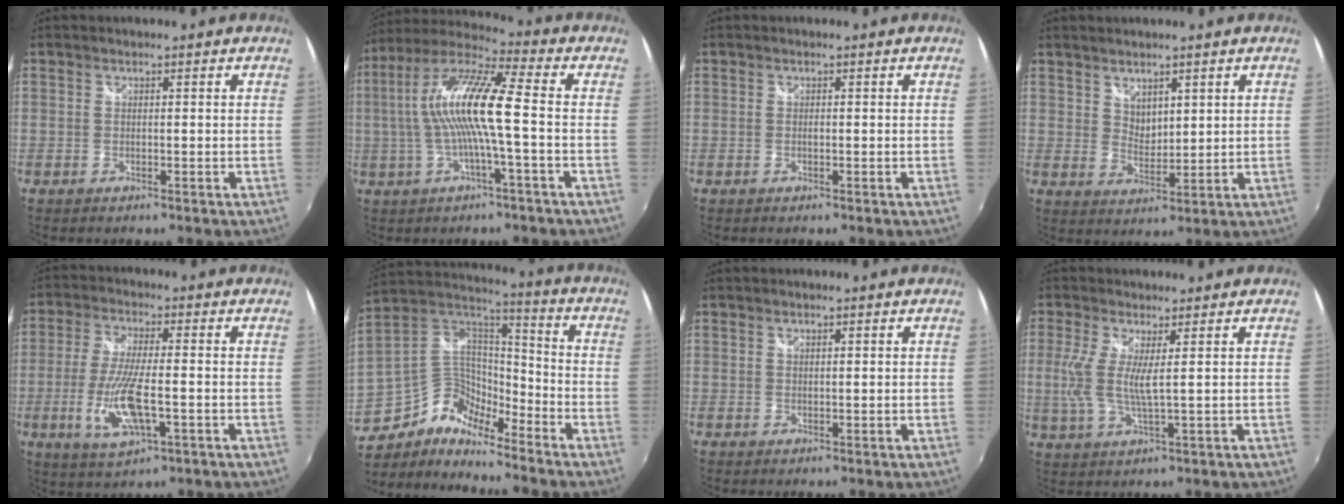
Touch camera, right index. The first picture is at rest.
{"total": 14.0, "force": [-0.8, 1.2, 14.0], "torque": [-0.262, 0.013, -0.019]}
{"total": 0.6, "force": [0.0, 0.2, 0.5], "torque": [-0.010, -0.001, -0.002]}
{"total": 4.0, "force": [2.8, 2.3, 1.8], "torque": [-0.020, 0.000, 0.053]}
{"total": 11.4, "force": [-3.0, 3.2, 10.5], "torque": [-0.216, -0.015, -0.055]}
{"total": 11.0, "force": [-8.4, 5.4, 4.6], "torque": [-0.105, 0.025, -0.176]}
{"total": 0.9, "force": [0.5, 0.3, 0.6], "torque": [-0.010, 0.002, 0.008]}
{"total": 6.2, "force": [0.9, 0.8, 6.1], "torque": [-0.139, -0.009, 0.016]}